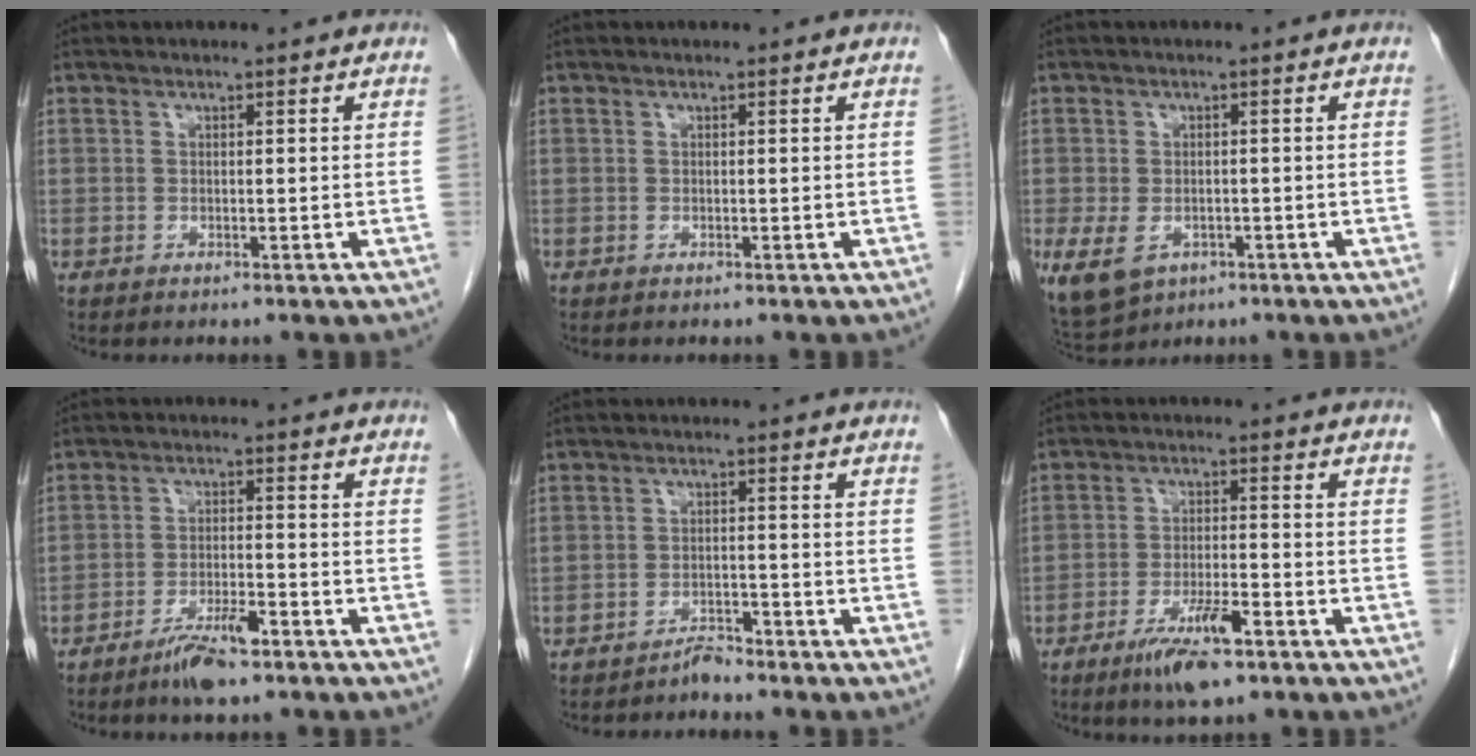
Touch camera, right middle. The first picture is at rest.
{"total": 0.0}
{"total": 8.6, "force": [-3.9, 6.0, 4.7], "torque": [-0.107, -0.004, -0.054]}
{"total": 5.6, "force": [-4.1, 0.7, 3.8], "torque": [-0.072, -0.005, -0.072]}
{"total": 2.2, "force": [-2.2, 0.1, 0.3], "torque": [-0.001, -0.004, -0.037]}
{"total": 7.6, "force": [-4.8, 1.2, 5.7], "torque": [-0.107, -0.010, -0.081]}